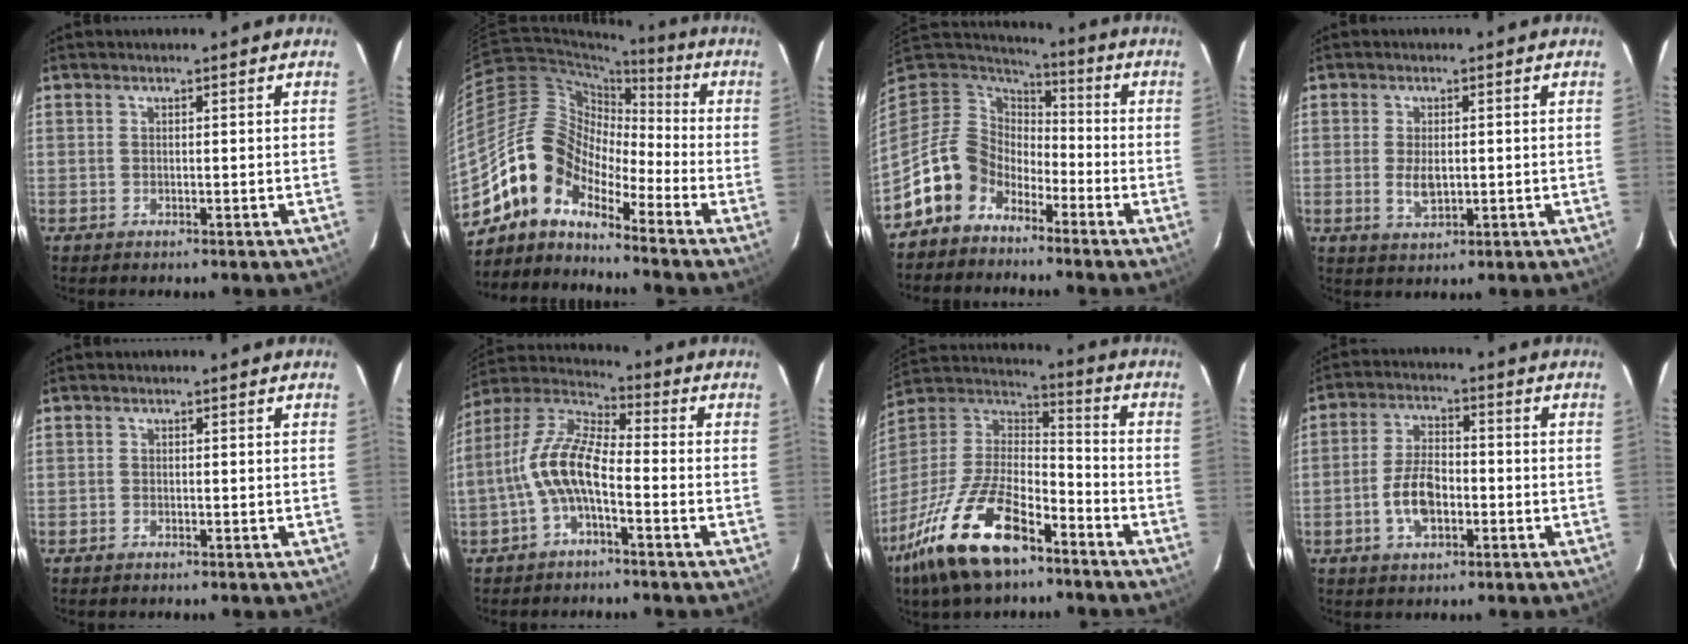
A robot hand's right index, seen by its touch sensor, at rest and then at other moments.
{"total": 10.9, "force": [-8.2, 5.5, 4.4], "torque": [-0.077, 0.031, -0.181]}
{"total": 11.0, "force": [-7.5, 7.7, 2.4], "torque": [-0.065, 0.029, -0.143]}
{"total": 4.0, "force": [-0.3, 2.1, 3.4], "torque": [-0.064, -0.006, -0.002]}
{"total": 0.5, "force": [-0.5, 0.2, 0.0], "torque": [-0.001, -0.001, -0.011]}
{"total": 10.2, "force": [-3.4, 3.8, 8.9], "torque": [-0.195, 0.016, -0.069]}
{"total": 22.1, "force": [-13.6, 8.9, 14.9], "torque": [-0.312, -0.025, -0.251]}
{"total": 7.5, "force": [-2.5, 4.0, 5.9], "torque": [-0.120, 0.010, -0.041]}